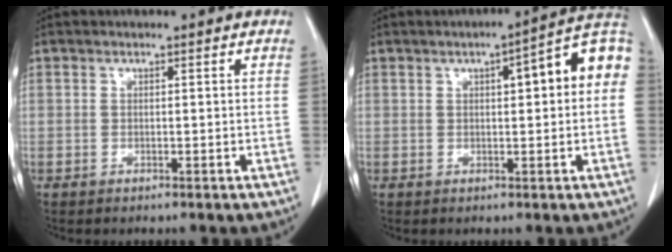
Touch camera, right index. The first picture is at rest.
{"total": 9.7, "force": [1.9, 1.8, 9.4], "torque": [-0.124, 0.034, 0.018]}